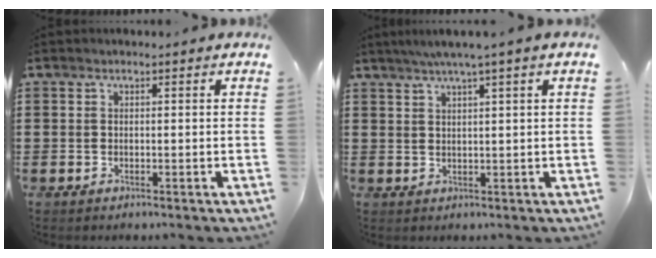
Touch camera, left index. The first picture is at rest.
{"total": 2.9, "force": [1.8, -0.6, 2.2], "torque": [-0.044, -0.001, 0.031]}